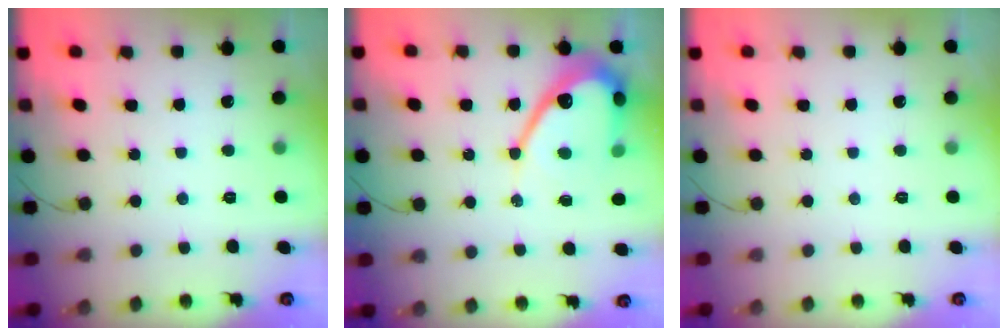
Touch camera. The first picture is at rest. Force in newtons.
{"total": 11.5, "press": 11.5, "slide": 1.1}
{"total": 0.0}